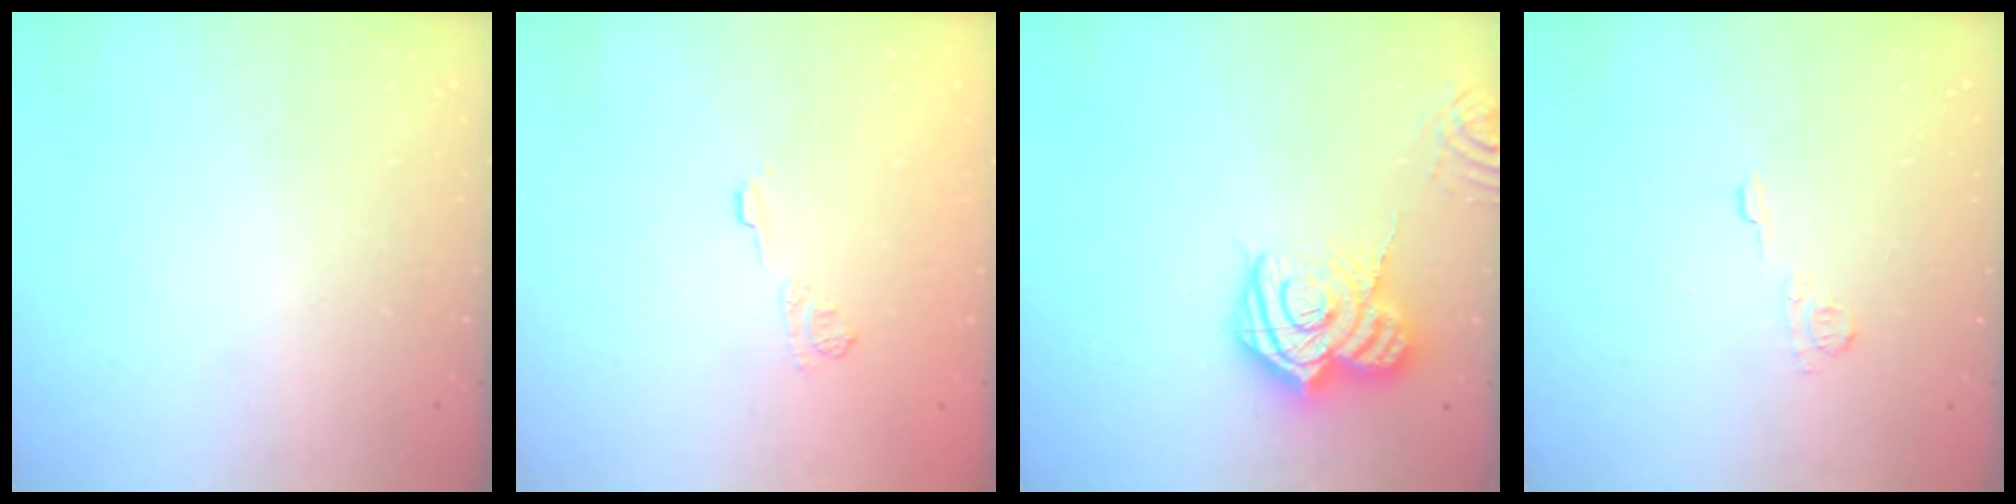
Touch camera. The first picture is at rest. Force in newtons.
{"total": 6.7, "press": 6.6, "slide": 1.1}
{"total": 17.0, "press": 16.9, "slide": 2.1}
{"total": 5.5, "press": 5.5, "slide": 0.6}